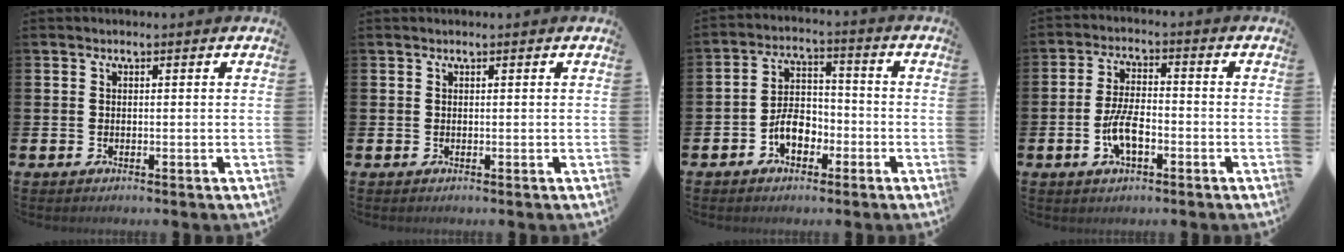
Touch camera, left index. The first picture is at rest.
{"total": 0.0}
{"total": 5.5, "force": [-2.4, 3.6, 3.3], "torque": [-0.055, 0.013, -0.047]}
{"total": 5.5, "force": [-1.8, 2.3, 4.7], "torque": [-0.097, 0.005, -0.034]}